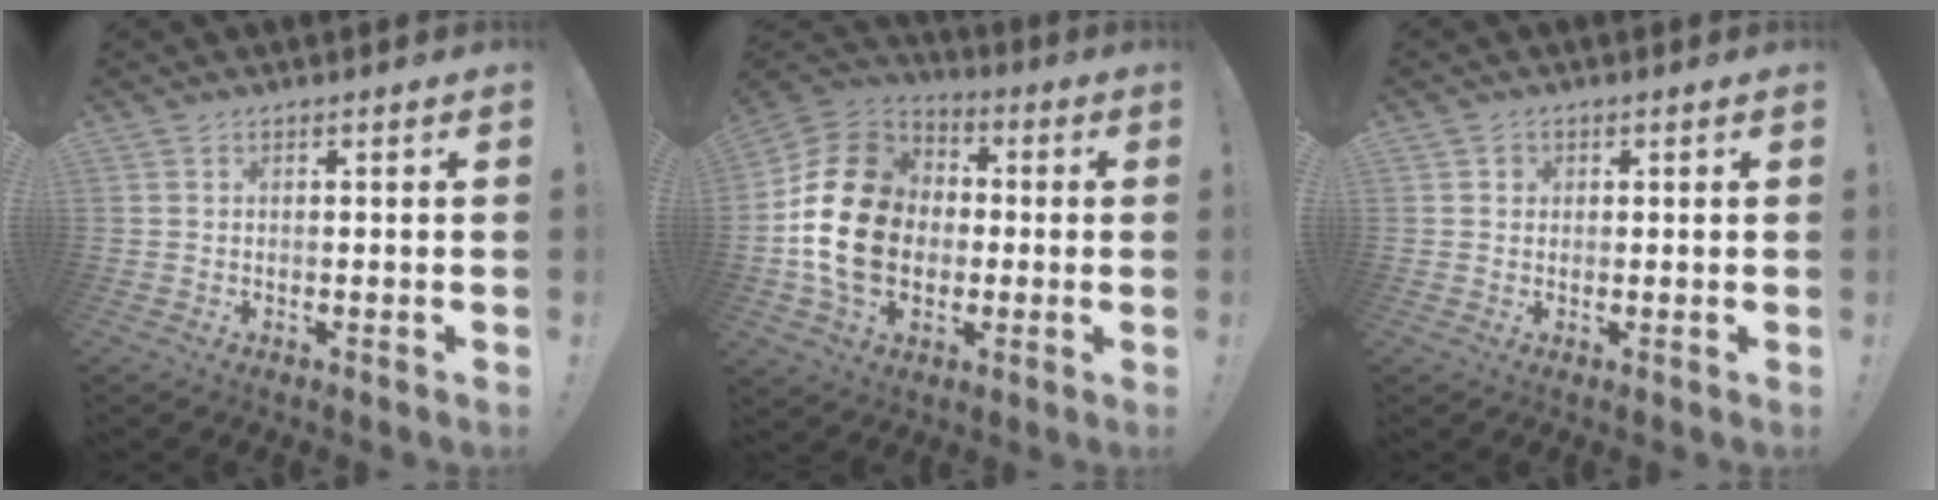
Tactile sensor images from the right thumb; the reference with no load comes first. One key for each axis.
{"total": 21.2, "fx": -1.0, "fy": 16.6, "fz": 13.2, "tx": -0.230, "ty": 0.023, "tz": -0.006}
{"total": 1.4, "fx": 0.2, "fy": 1.4, "fz": -0.1, "tx": 0.003, "ty": 0.000, "tz": 0.003}